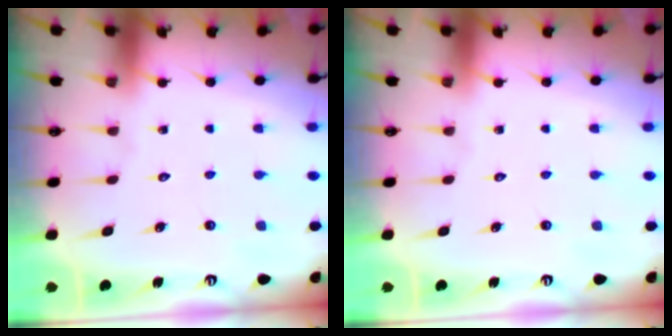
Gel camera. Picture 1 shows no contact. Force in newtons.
{"total": 0.0}